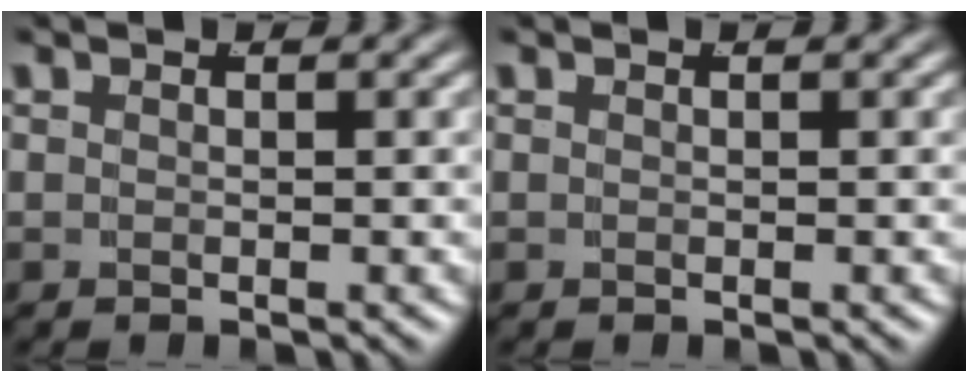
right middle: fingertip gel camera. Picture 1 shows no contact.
{"total": 0.0}